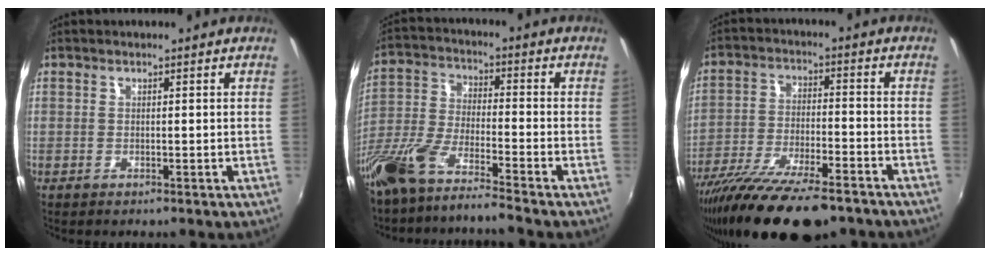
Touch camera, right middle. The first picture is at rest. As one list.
[{"total": 11.4, "force": [-9.3, 0.7, 6.6], "torque": [-0.148, -0.016, -0.182]}, {"total": 19.3, "force": [-14.8, 4.8, 11.4], "torque": [-0.223, -0.049, -0.247]}]